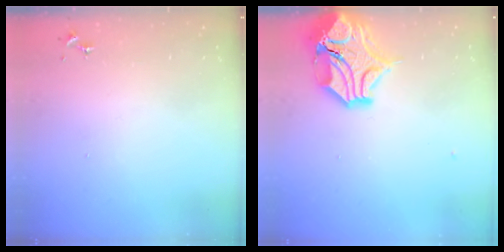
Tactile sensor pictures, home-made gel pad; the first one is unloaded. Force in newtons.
{"total": 16.7, "press": 16.5, "slide": 2.5}